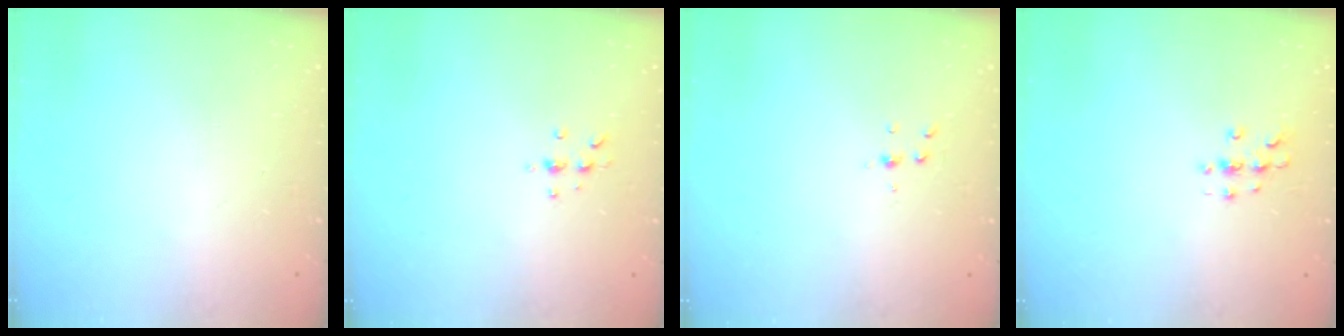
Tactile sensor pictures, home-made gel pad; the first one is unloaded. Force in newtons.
{"total": 4.3, "press": 4.3, "slide": 0.6}
{"total": 3.8, "press": 3.8, "slide": 0.4}
{"total": 3.0, "press": 3.0, "slide": 0.3}